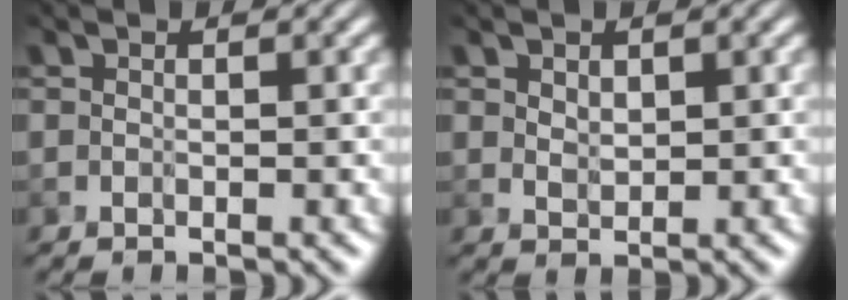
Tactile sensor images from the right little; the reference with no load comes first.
{"total": 2.0, "force": [1.6, 0.9, 0.8], "torque": [-0.020, 0.001, 0.034]}